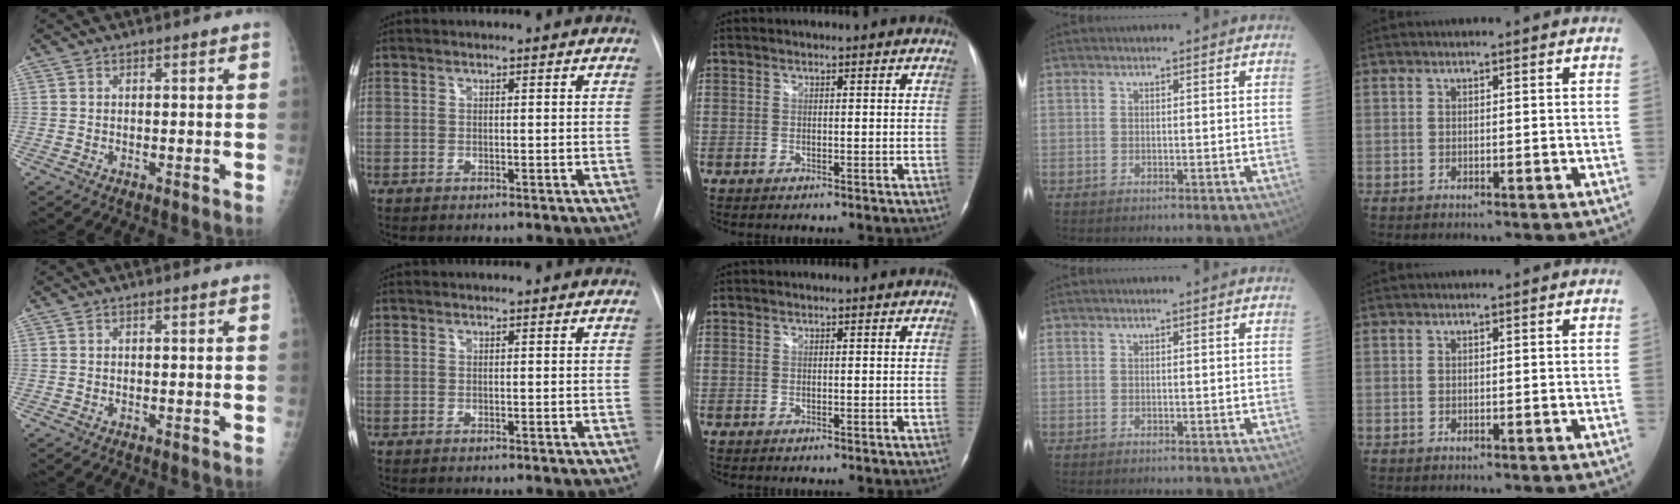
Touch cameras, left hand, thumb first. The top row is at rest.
{}